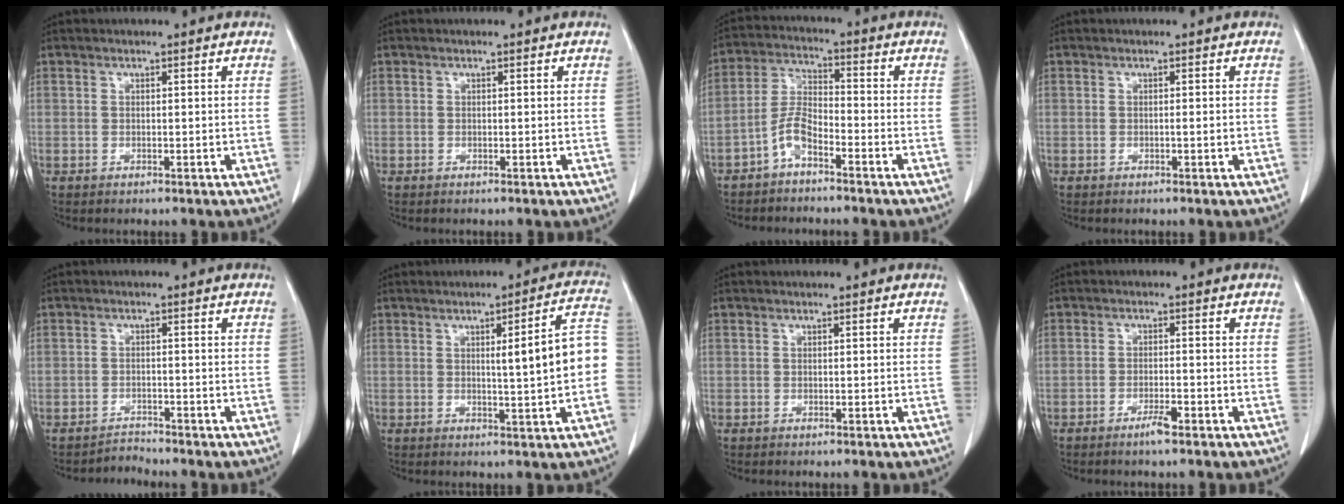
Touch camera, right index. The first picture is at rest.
{"total": 0.0}
{"total": 5.1, "force": [-3.4, 1.6, 3.5], "torque": [-0.080, 0.012, -0.070]}
{"total": 0.7, "force": [-0.2, 0.0, 0.6], "torque": [-0.008, 0.001, -0.002]}
{"total": 1.9, "force": [-1.6, 0.2, -1.1], "torque": [0.031, -0.007, -0.028]}
{"total": 9.3, "force": [-0.1, 0.1, 9.3], "torque": [-0.114, 0.016, -0.005]}
{"total": 0.0}
{"total": 2.5, "force": [-1.6, 0.1, 1.8], "torque": [-0.029, 0.001, -0.027]}